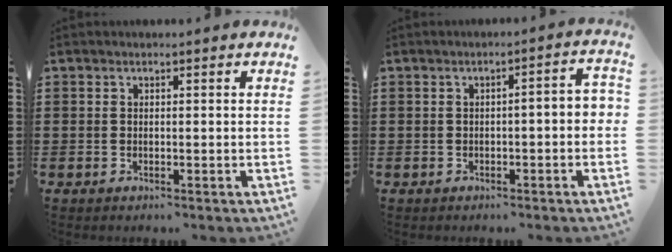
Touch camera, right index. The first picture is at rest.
{"total": 2.0, "force": [-0.8, 0.3, 1.8], "torque": [-0.032, 0.001, -0.017]}